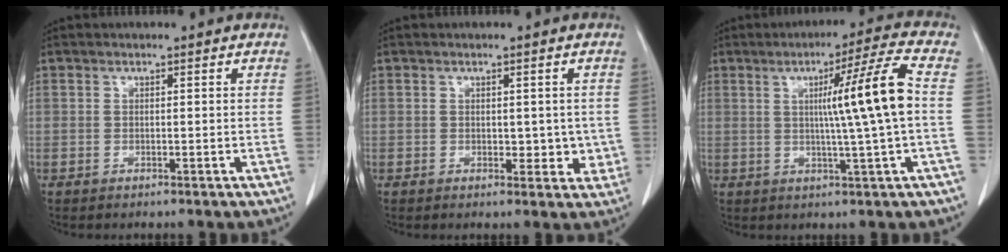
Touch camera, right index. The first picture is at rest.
{"total": 3.5, "force": [0.1, 2.3, 2.6], "torque": [-0.015, 0.000, 0.005]}
{"total": 10.6, "force": [1.1, -2.1, 10.4], "torque": [-0.156, 0.000, 0.019]}